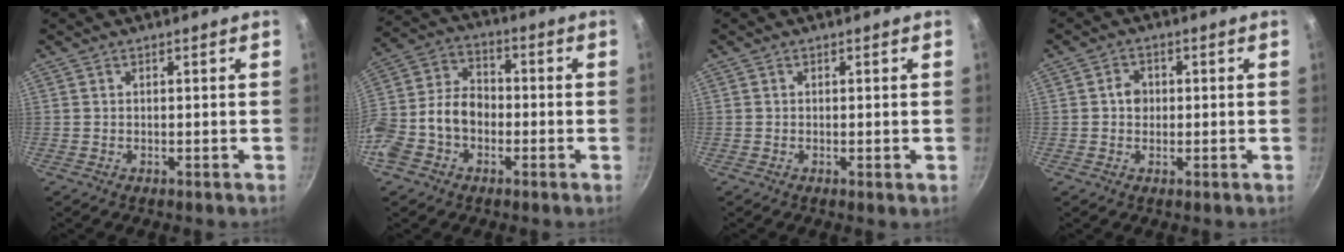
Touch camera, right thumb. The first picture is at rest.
{"total": 12.5, "force": [-3.2, 9.1, 7.9], "torque": [-0.134, 0.046, -0.072]}
{"total": 0.6, "force": [-0.1, 0.1, 0.6], "torque": [-0.011, -0.002, -0.003]}
{"total": 3.0, "force": [0.1, 2.5, 1.5], "torque": [-0.008, 0.007, -0.002]}